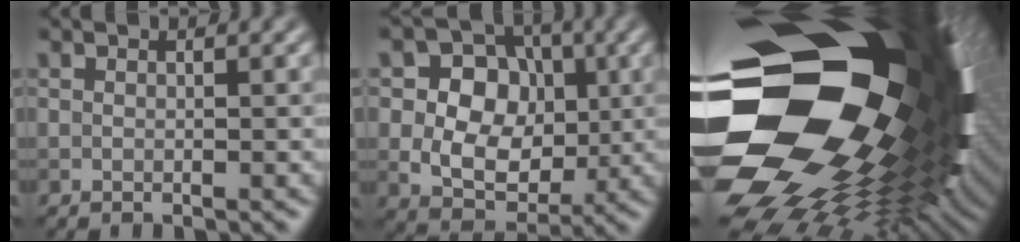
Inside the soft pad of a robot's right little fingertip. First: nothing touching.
{"total": 8.3, "force": [0.6, 6.9, 4.6], "torque": [-0.077, 0.008, 0.005]}
{"total": 22.4, "force": [-0.7, 15.1, 16.5], "torque": [-0.304, -0.059, -0.012]}